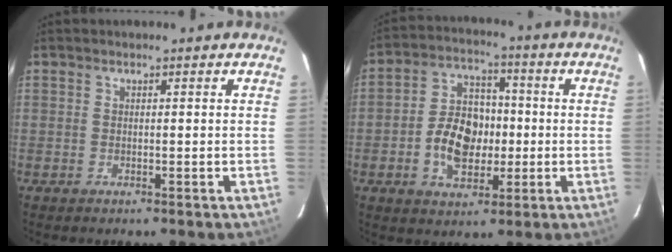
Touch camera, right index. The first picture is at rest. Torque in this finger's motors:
{"motor_torque": [0.47, -0.10, 0.28, 0.05]}